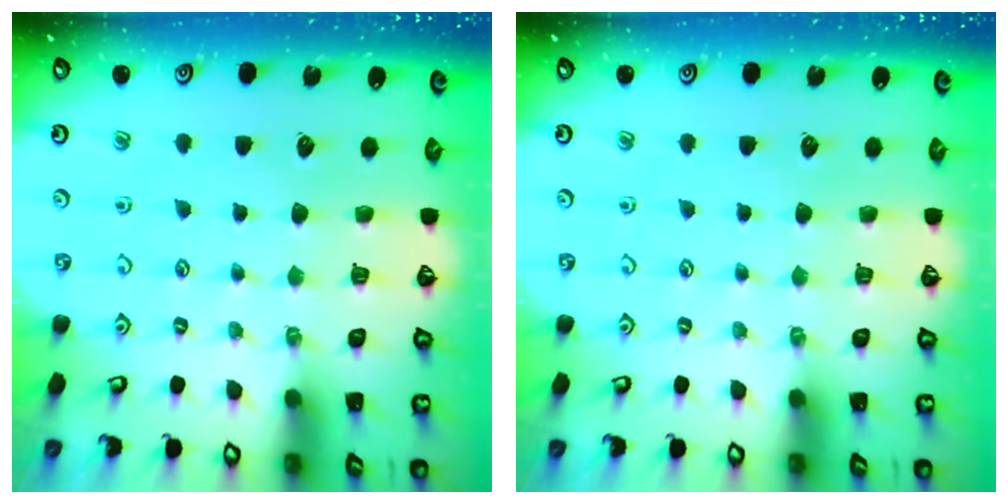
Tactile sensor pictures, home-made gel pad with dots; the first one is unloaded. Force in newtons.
{"total": 0.0}